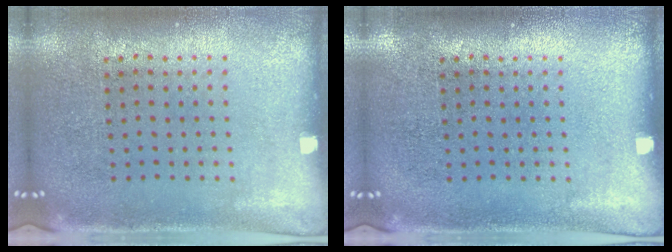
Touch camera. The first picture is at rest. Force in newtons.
{"total": 0.0}